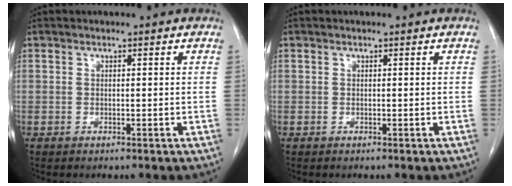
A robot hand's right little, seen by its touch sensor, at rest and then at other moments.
{"total": 0.0}